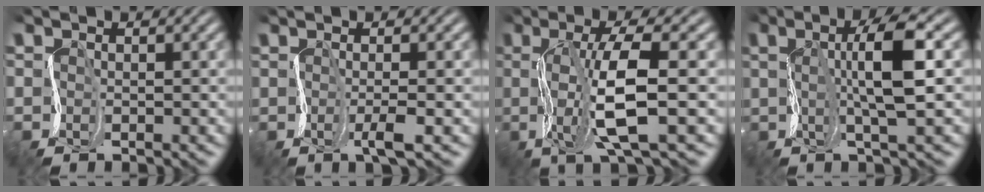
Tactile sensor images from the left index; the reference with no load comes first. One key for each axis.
{"total": 1.3, "fx": 0.6, "fy": -0.4, "fz": 1.0, "tx": -0.023, "ty": 0.007, "tz": -0.002}
{"total": 6.2, "fx": 0.7, "fy": 1.1, "fz": 6.1, "tx": -0.120, "ty": 0.017, "tz": 0.005}
{"total": 5.6, "fx": 2.1, "fy": 0.5, "fz": 5.1, "tx": -0.086, "ty": 0.025, "tz": 0.029}